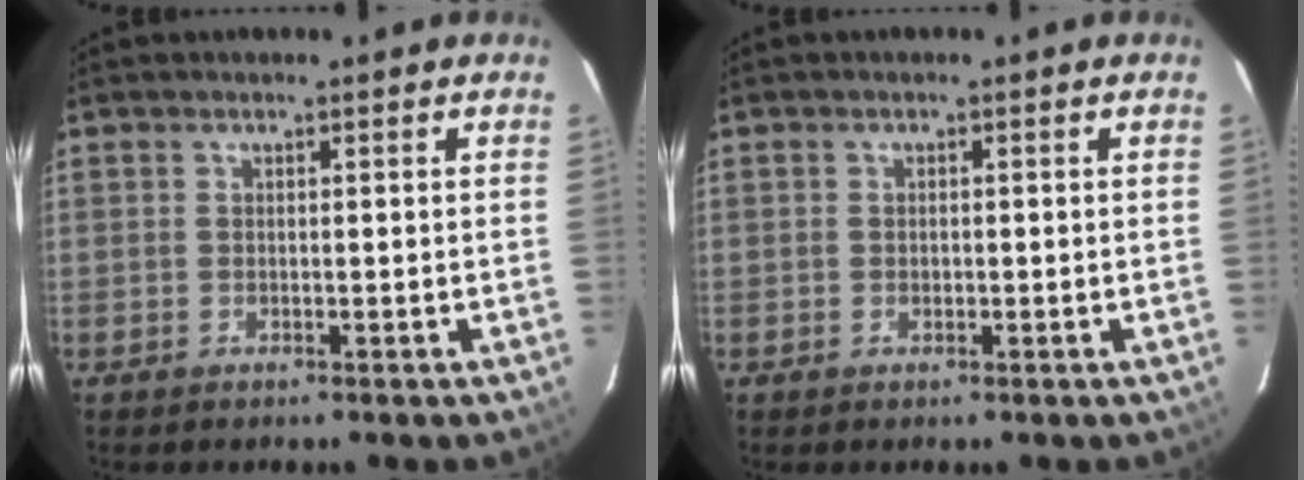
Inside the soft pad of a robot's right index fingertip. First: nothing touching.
{"total": 0.8, "force": [-0.2, 0.6, 0.5], "torque": [-0.007, 0.003, -0.003]}